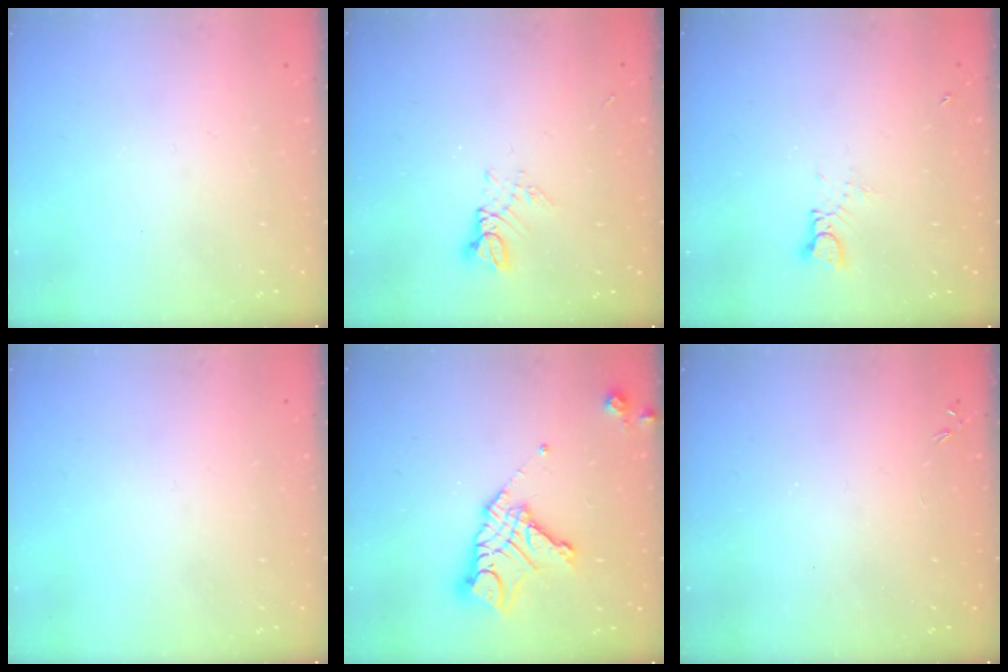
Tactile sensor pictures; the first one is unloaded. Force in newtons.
{"total": 3.6, "press": 3.6, "slide": 0.1}
{"total": 2.7, "press": 2.7, "slide": 0.3}
{"total": 0.0}
{"total": 13.9, "press": 13.9, "slide": 1.1}
{"total": 0.0}